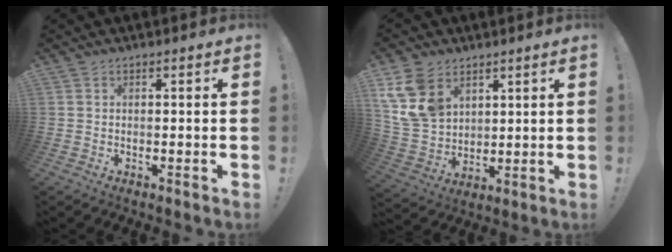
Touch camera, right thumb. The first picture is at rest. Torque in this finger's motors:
{"motor_torque": [0.27, 0.50, 1.14, 0.70, 0.08]}